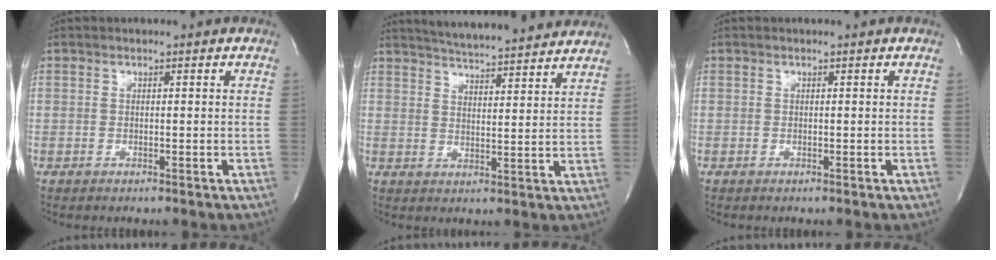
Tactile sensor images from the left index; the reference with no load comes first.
{"total": 15.3, "force": [14.1, 1.1, 5.8], "torque": [-0.097, 0.011, 0.194]}
{"total": 0.0}